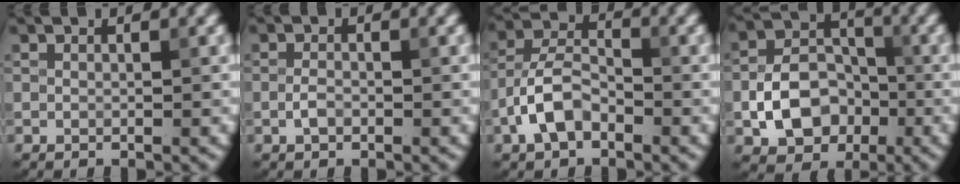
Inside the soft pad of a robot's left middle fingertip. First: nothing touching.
{"total": 1.2, "force": [-0.4, 0.7, 0.9], "torque": [-0.019, 0.001, -0.011]}
{"total": 4.4, "force": [-2.2, 2.5, 2.9], "torque": [-0.058, 0.012, -0.050]}
{"total": 6.5, "force": [-2.0, 4.8, 4.0], "torque": [-0.068, -0.002, -0.032]}